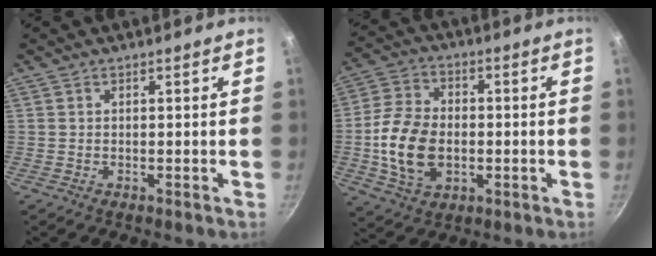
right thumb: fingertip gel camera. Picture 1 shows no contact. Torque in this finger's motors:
{"motor_torque": [-0.29, 0.94, 0.08, -0.01, 0.15]}